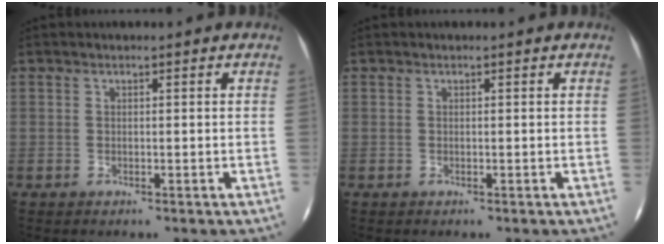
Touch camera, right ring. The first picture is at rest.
{"total": 0.0}